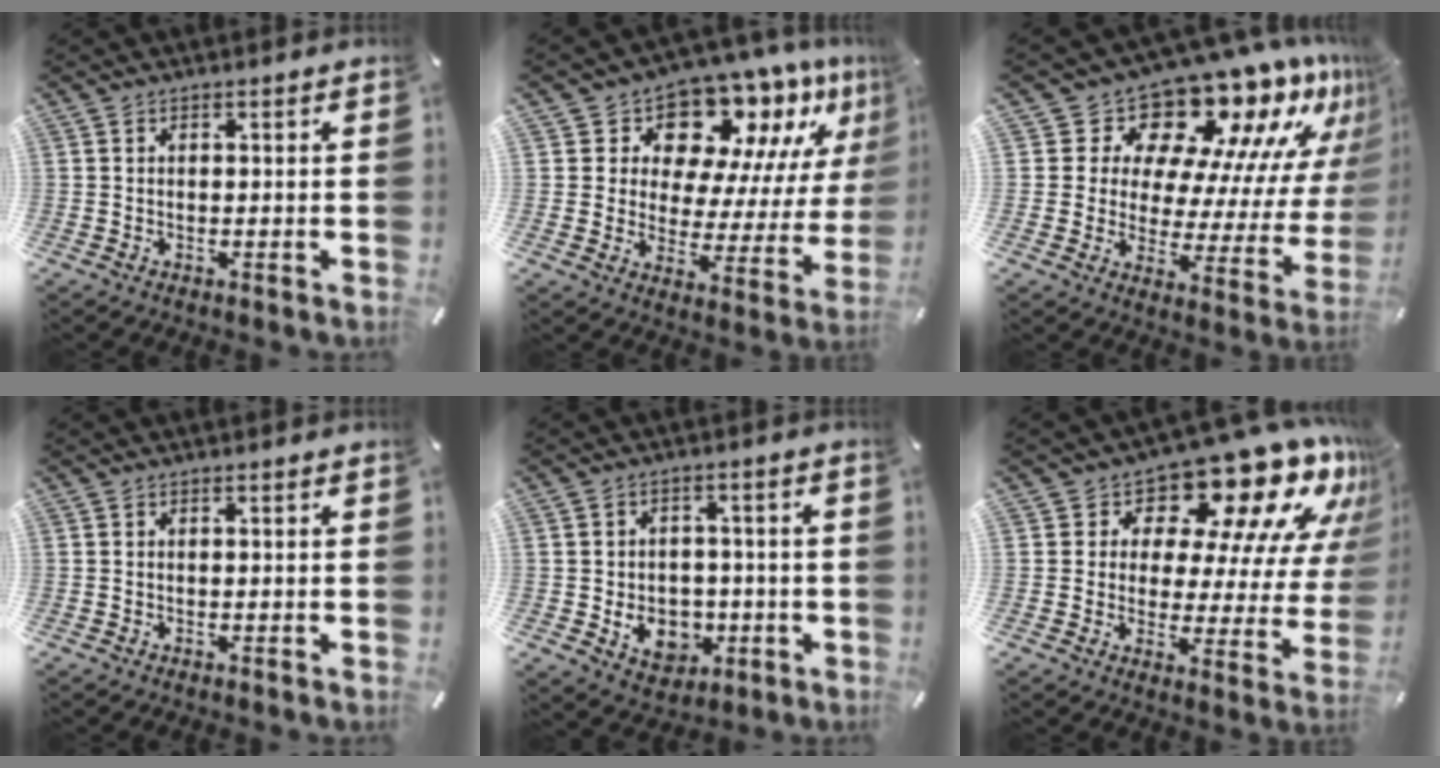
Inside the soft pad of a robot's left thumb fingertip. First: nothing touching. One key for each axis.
{"total": 13.7, "fx": 11.2, "fy": 6.6, "fz": 4.3, "tx": -0.060, "ty": -0.110, "tz": 0.186}
{"total": 17.7, "fx": 15.0, "fy": 7.9, "fz": 5.1, "tx": -0.073, "ty": -0.149, "tz": 0.250}
{"total": 0.0}
{"total": 9.0, "fx": -2.2, "fy": 7.3, "fz": 4.7, "tx": -0.075, "ty": 0.014, "tz": -0.036}
{"total": 15.6, "fx": 11.6, "fy": 7.0, "fz": 7.8, "tx": -0.107, "ty": -0.105, "tz": 0.189}